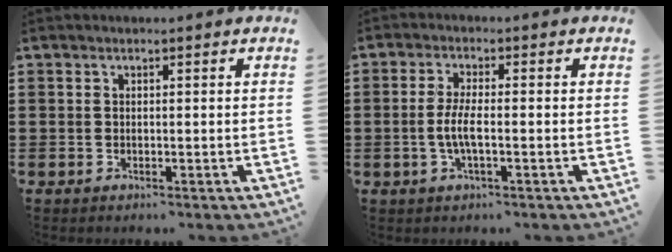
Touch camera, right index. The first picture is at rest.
{"total": 4.0, "force": [-1.0, 0.8, 3.8], "torque": [-0.089, -0.006, -0.027]}